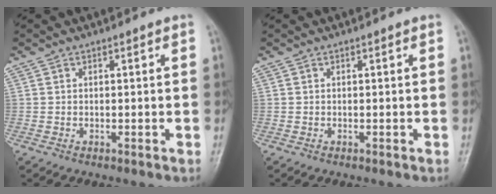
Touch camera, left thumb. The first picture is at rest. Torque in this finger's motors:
{"motor_torque": [0.00, 0.00, -0.14, 0.01, 0.00]}